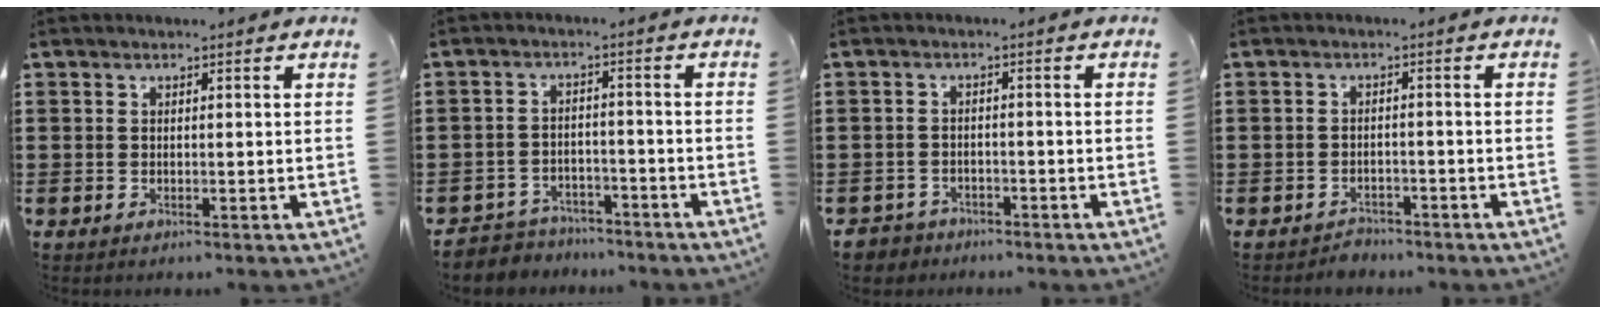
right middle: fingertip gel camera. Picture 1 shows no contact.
{"total": 4.3, "force": [-4.1, 1.1, -0.3], "torque": [-0.009, 0.000, -0.090]}
{"total": 2.9, "force": [-2.7, 1.0, -0.3], "torque": [-0.002, -0.001, -0.061]}
{"total": 2.5, "force": [-2.4, 0.7, -0.3], "torque": [-0.002, 0.001, -0.055]}